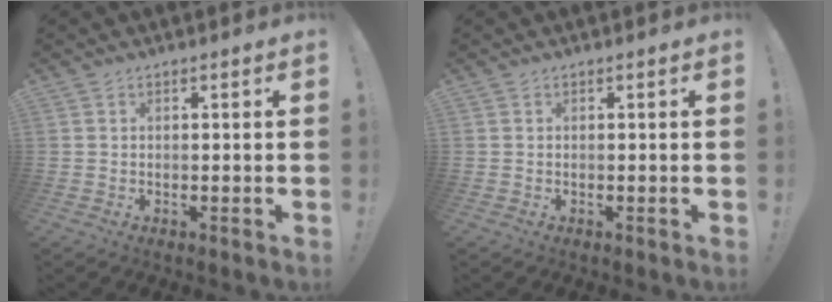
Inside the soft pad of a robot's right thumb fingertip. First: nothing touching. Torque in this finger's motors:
{"motor_torque": [-0.10, -0.10, 0.13, -0.08, 0.05]}